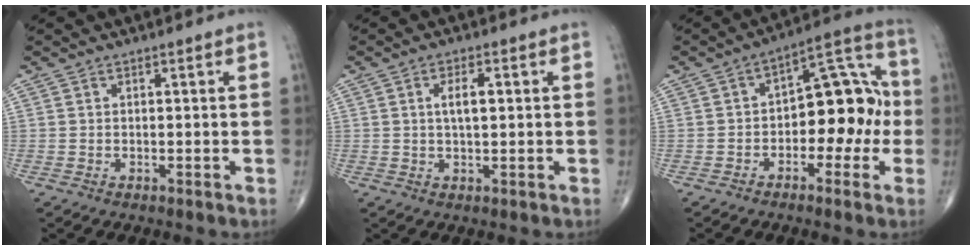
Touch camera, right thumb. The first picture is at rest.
{"total": 3.9, "force": [0.7, 1.6, 3.5], "torque": [-0.058, 0.001, 0.012]}
{"total": 13.5, "force": [-1.9, 7.9, 10.7], "torque": [-0.100, 0.047, -0.037]}